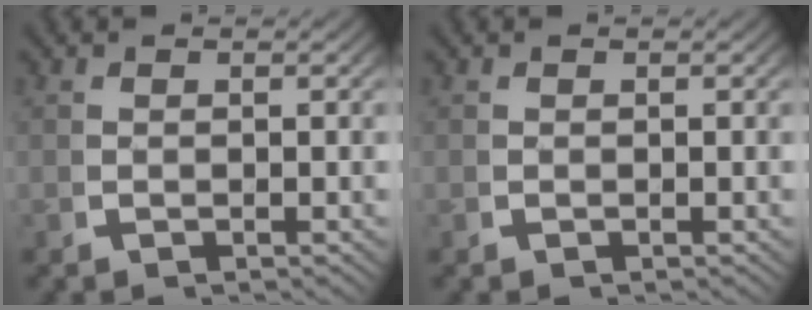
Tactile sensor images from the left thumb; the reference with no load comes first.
{"total": 0.0}